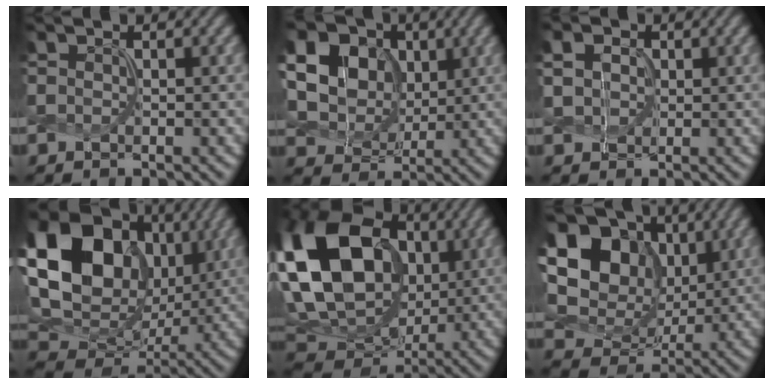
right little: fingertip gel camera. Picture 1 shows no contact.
{"total": 14.8, "force": [5.1, 12.1, 6.8], "torque": [-0.205, 0.033, 0.122]}
{"total": 1.0, "force": [-0.1, 1.0, 0.0], "torque": [-0.028, 0.000, 0.024]}
{"total": 20.0, "force": [4.4, 16.1, 11.1], "torque": [-0.266, 0.038, 0.101]}
{"total": 18.1, "force": [3.1, 13.6, 11.6], "torque": [-0.265, 0.036, 0.081]}
{"total": 14.2, "force": [4.3, 11.2, 7.5], "torque": [-0.195, 0.041, 0.107]}